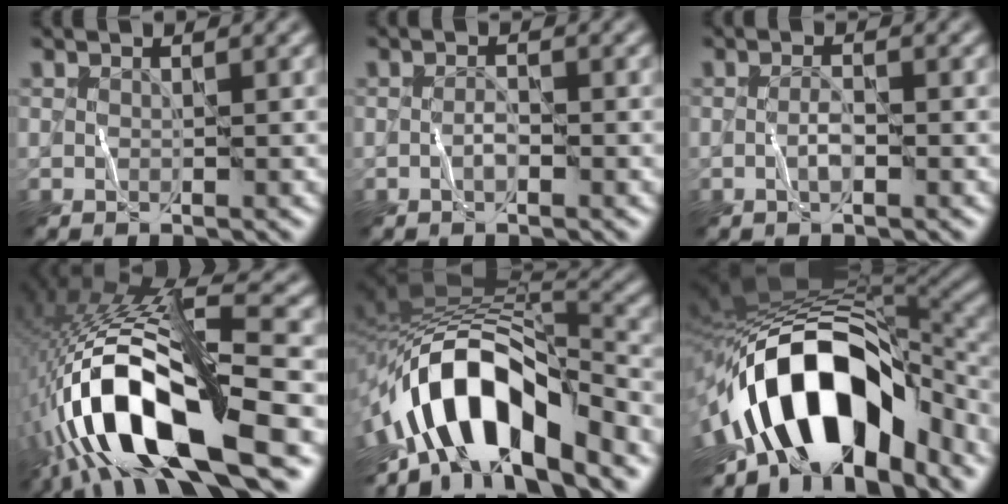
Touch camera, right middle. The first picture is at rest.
{"total": 0.8, "force": [-0.4, 0.2, 0.6], "torque": [-0.013, 0.001, -0.009]}
{"total": 1.2, "force": [-0.4, 0.2, 1.1], "torque": [-0.022, 0.002, -0.012]}
{"total": 14.9, "force": [-5.2, 4.3, 13.3], "torque": [-0.263, 0.012, -0.086]}
{"total": 11.5, "force": [-5.5, 5.2, 8.7], "torque": [-0.136, 0.012, -0.100]}
{"total": 14.7, "force": [-5.2, 7.8, 11.3], "torque": [-0.178, 0.012, -0.094]}